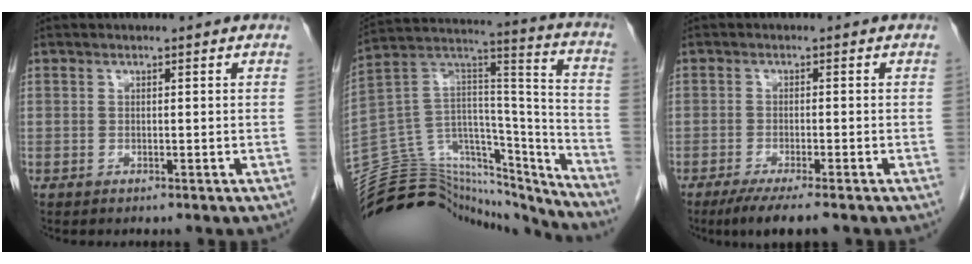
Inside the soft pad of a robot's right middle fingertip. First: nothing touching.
{"total": 29.0, "force": [-26.9, 8.2, 7.2], "torque": [-0.143, 0.051, -0.408]}
{"total": 5.9, "force": [-4.4, 0.3, 3.9], "torque": [-0.062, -0.016, -0.068]}